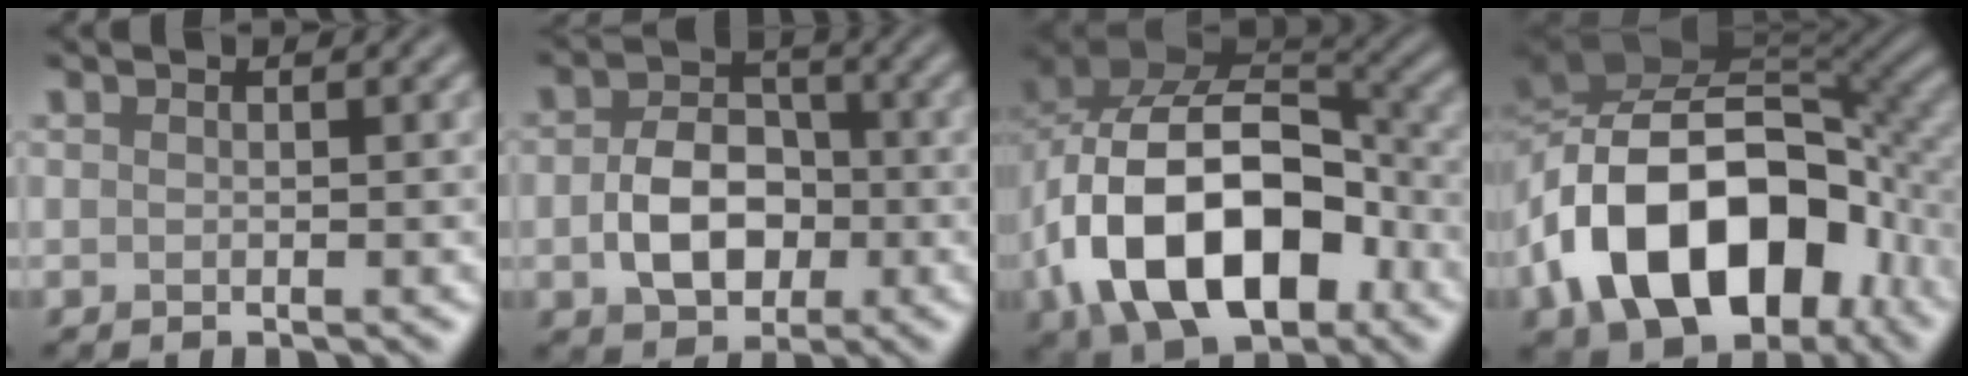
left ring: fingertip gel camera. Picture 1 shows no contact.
{"total": 5.8, "force": [-1.1, 4.1, 3.8], "torque": [-0.070, -0.002, -0.020]}
{"total": 15.4, "force": [-4.3, 9.8, 11.1], "torque": [-0.194, -0.008, -0.077]}
{"total": 16.0, "force": [-5.9, 9.9, 11.1], "torque": [-0.184, 0.001, -0.109]}